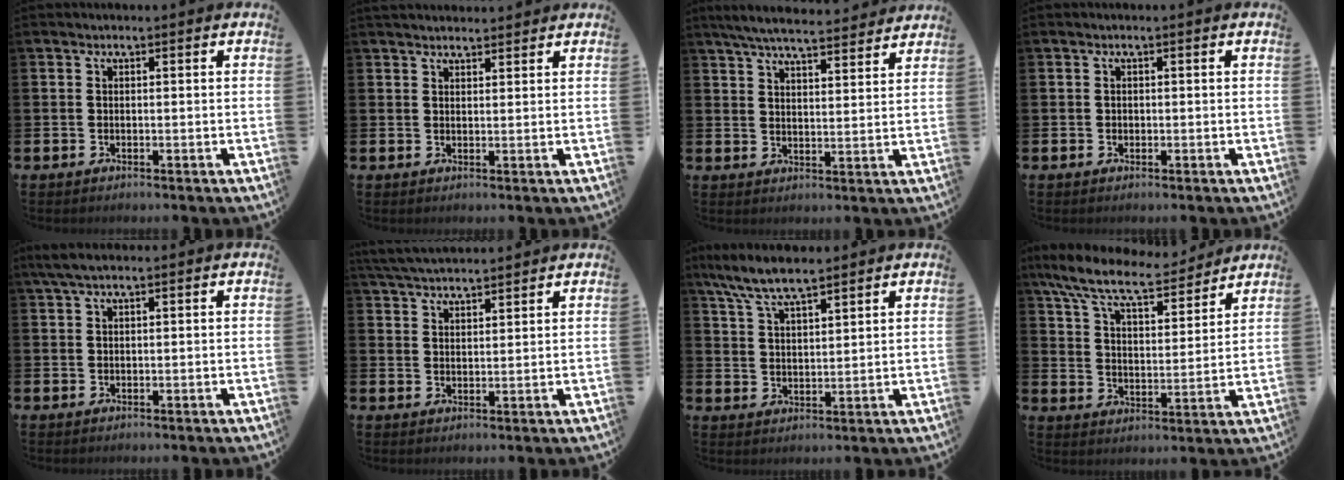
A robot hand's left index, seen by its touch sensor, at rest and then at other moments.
{"total": 2.3, "force": [2.3, 0.5, 0.2], "torque": [0.006, -0.012, 0.039]}
{"total": 6.5, "force": [6.2, 0.6, 1.8], "torque": [-0.050, -0.034, 0.111]}
{"total": 0.5, "force": [0.1, 0.5, 0.1], "torque": [0.004, 0.003, -0.002]}
{"total": 2.1, "force": [1.4, 0.3, 1.6], "torque": [-0.032, 0.004, 0.025]}
{"total": 4.3, "force": [4.2, 0.4, 0.7], "torque": [-0.021, -0.021, 0.076]}
{"total": 7.3, "force": [6.5, 1.3, 3.1], "torque": [-0.079, -0.017, 0.120]}
{"total": 9.9, "force": [8.9, 1.8, 4.0], "torque": [-0.107, -0.054, 0.153]}